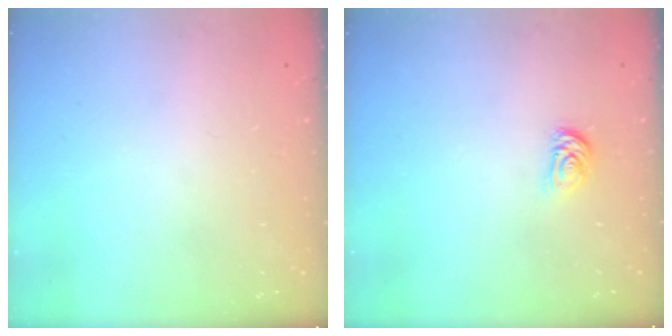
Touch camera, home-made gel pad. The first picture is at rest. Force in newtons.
{"total": 4.0, "press": 4.0, "slide": 0.5}